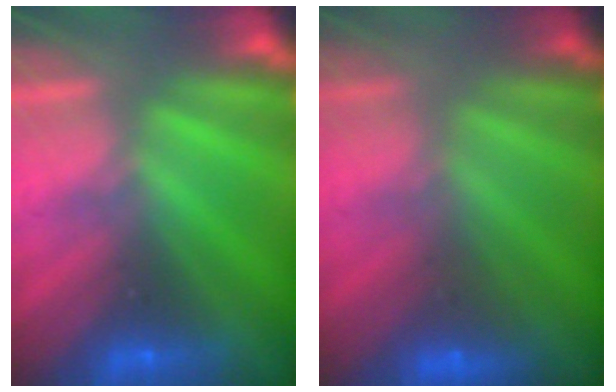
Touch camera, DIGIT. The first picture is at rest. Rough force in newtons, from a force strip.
{"total": 2.4}